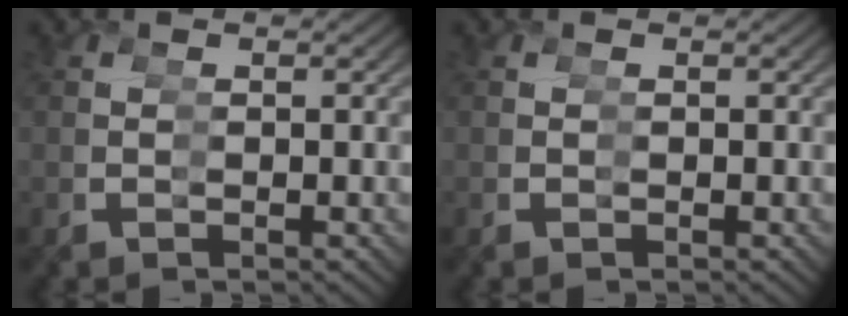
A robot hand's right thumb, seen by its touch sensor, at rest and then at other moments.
{"total": 0.0}